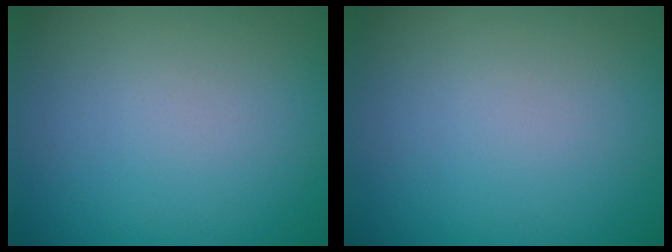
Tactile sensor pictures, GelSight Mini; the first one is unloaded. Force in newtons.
{"total": 0.0}